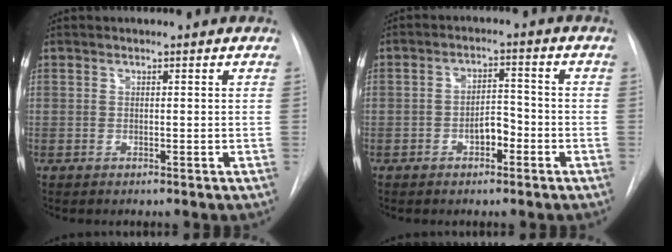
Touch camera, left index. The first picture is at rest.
{"total": 4.1, "force": [-2.2, 1.9, 2.8], "torque": [-0.045, 0.008, -0.036]}